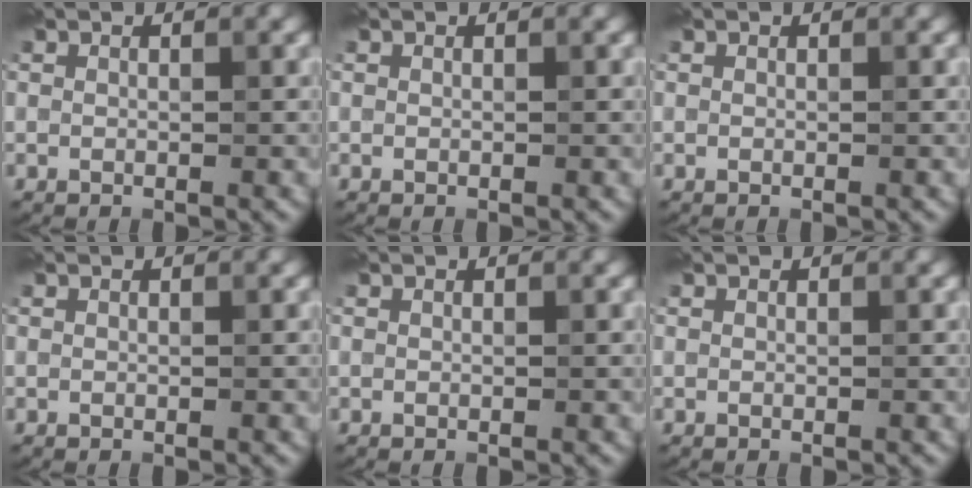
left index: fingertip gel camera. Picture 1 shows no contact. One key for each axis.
{"total": 0.0}
{"total": 0.0}
{"total": 0.0}
{"total": 0.0}
{"total": 0.0}